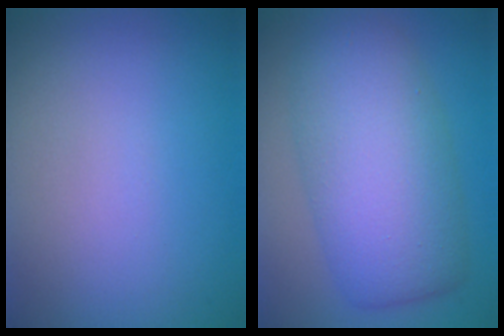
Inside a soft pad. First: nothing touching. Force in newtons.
{"total": 9.0, "press": 9.0, "slide": 0.2}